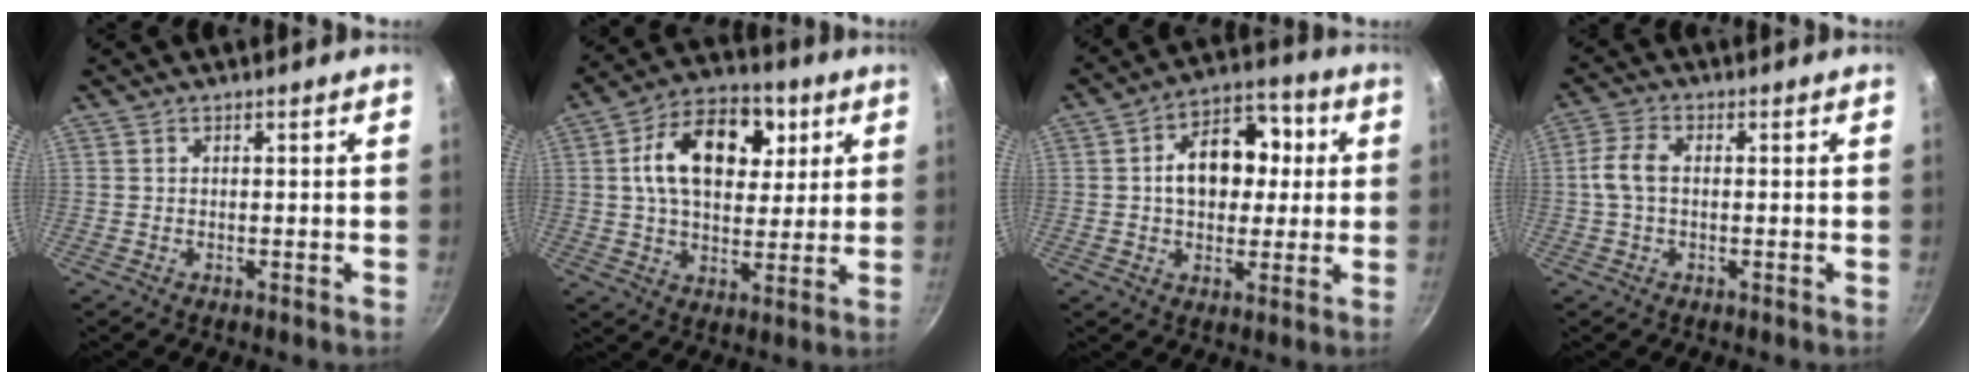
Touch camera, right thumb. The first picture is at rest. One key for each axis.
{"total": 17.0, "fx": 4.5, "fy": 10.9, "fz": 12.3, "tx": -0.176, "ty": 0.005, "tz": 0.070}
{"total": 13.6, "fx": 1.5, "fy": 9.3, "fz": 9.8, "tx": -0.111, "ty": 0.024, "tz": 0.016}
{"total": 5.2, "fx": 0.0, "fy": 3.2, "fz": 4.1, "tx": -0.096, "ty": 0.015, "tz": -0.004}